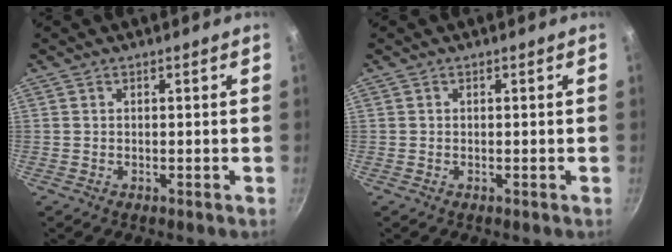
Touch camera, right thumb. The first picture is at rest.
{"total": 0.0}